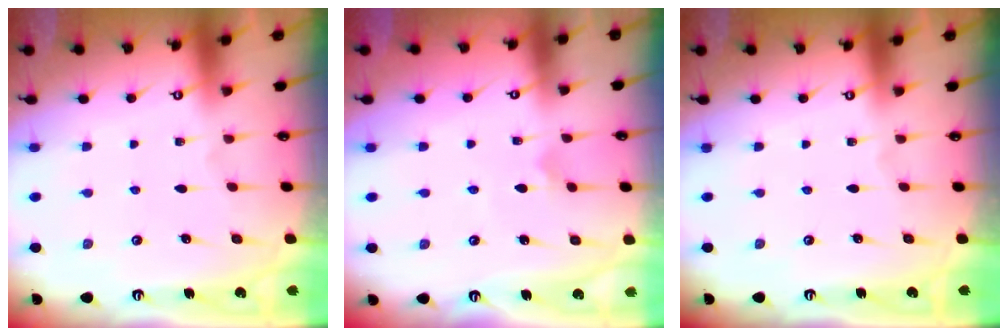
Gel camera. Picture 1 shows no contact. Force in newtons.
{"total": 4.4, "press": 4.3, "slide": 0.4}
{"total": 0.0}